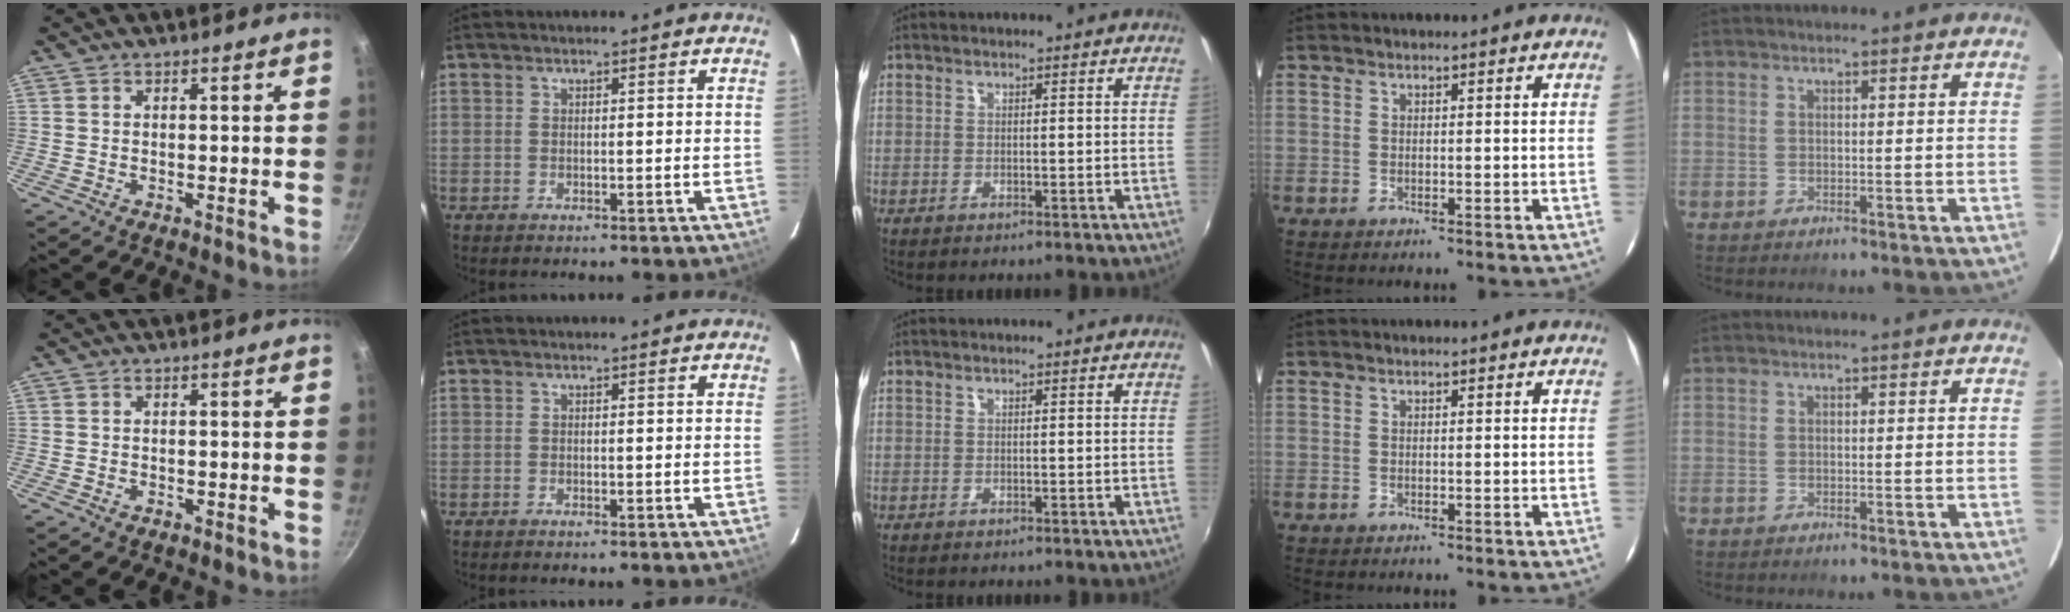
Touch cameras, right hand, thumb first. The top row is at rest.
{"thumb": {"total": 0.8, "force": [-0.4, 0.5, 0.5], "torque": [-0.009, 0.001, -0.010]}}